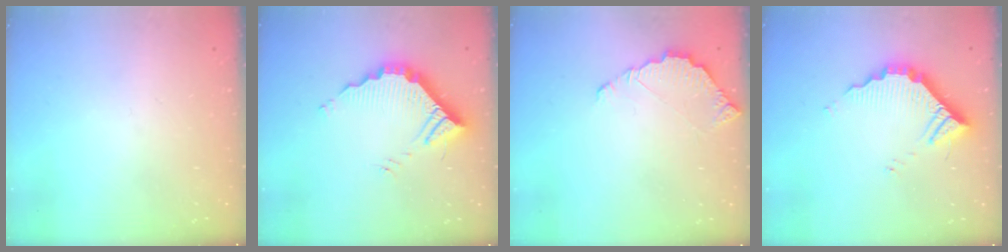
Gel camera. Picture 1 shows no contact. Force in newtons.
{"total": 11.1, "press": 11.1, "slide": 0.3}
{"total": 5.4, "press": 5.4, "slide": 0.4}
{"total": 9.6, "press": 9.6, "slide": 0.4}